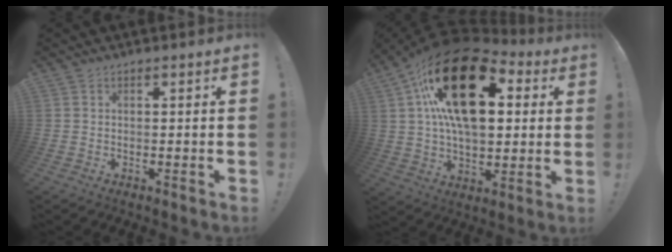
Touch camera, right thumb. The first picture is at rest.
{"total": 28.6, "force": [9.6, 15.4, 22.0], "torque": [-0.384, -0.044, 0.172]}